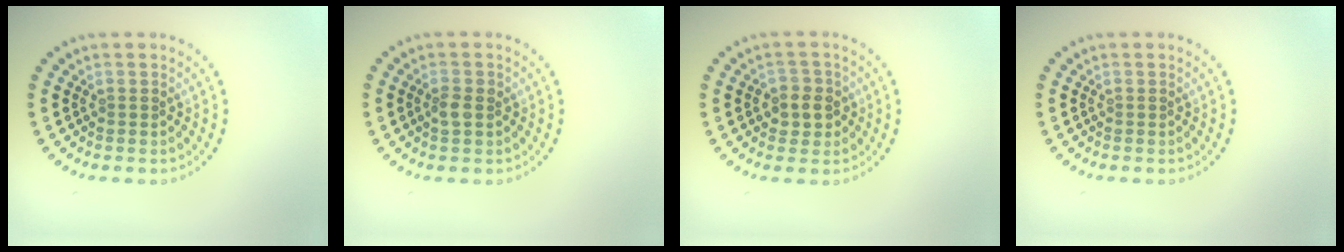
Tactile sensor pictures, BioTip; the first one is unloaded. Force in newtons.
{"total": 1.4, "press": 1.4, "slide": 0.1}
{"total": 2.5, "press": 2.3, "slide": 1.1}
{"total": 0.0}